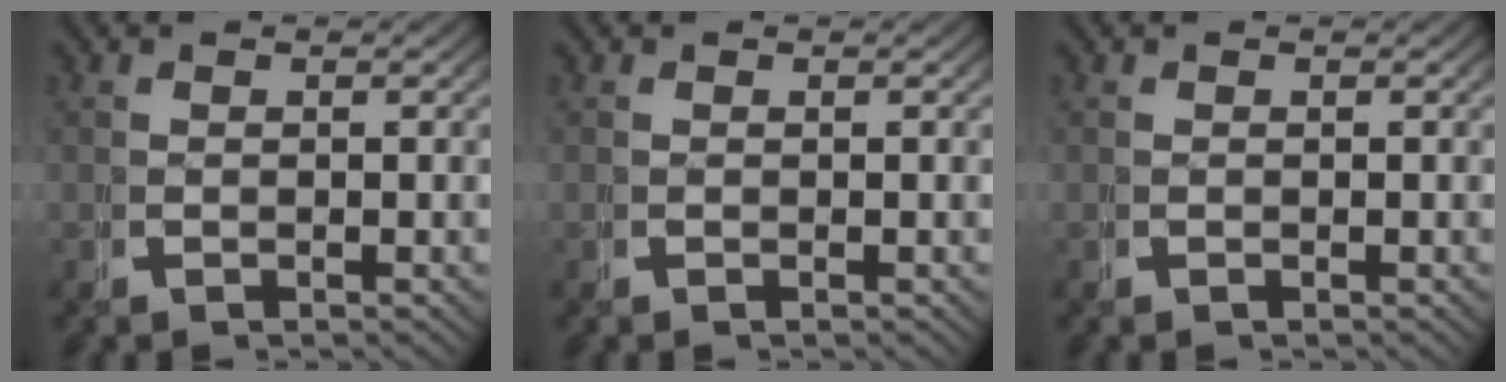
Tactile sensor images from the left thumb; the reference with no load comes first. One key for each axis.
{"total": 0.0}
{"total": 0.0}